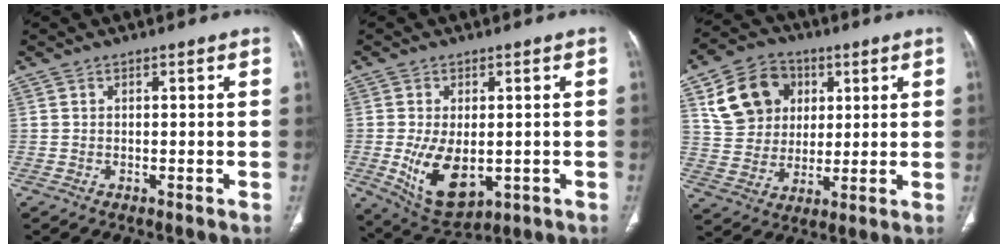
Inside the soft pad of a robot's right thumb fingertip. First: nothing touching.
{"total": 10.9, "force": [-1.8, 6.2, 8.8], "torque": [-0.145, -0.015, -0.008]}
{"total": 14.6, "force": [5.2, 11.9, 6.6], "torque": [-0.096, 0.001, 0.096]}